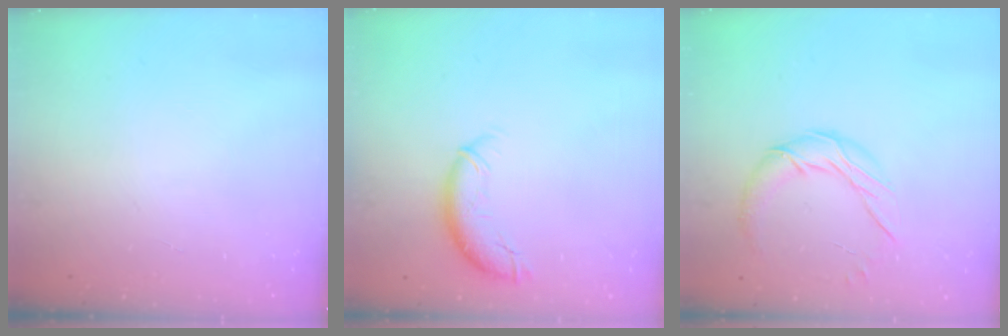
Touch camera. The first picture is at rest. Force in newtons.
{"total": 9.4, "press": 9.3, "slide": 1.7}
{"total": 11.0, "press": 10.9, "slide": 0.6}